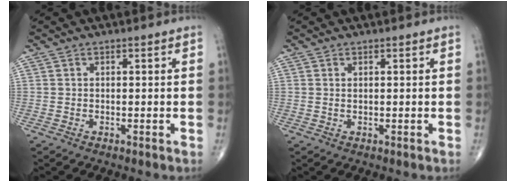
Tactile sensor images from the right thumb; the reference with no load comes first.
{"total": 0.5, "force": [0.3, 0.2, 0.4], "torque": [-0.010, 0.001, 0.006]}